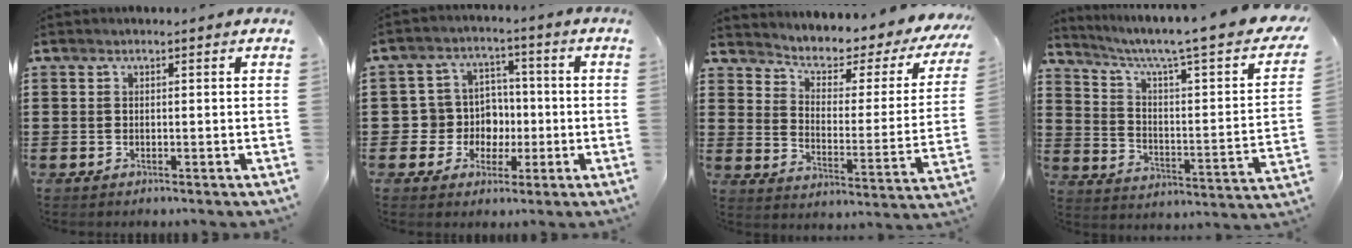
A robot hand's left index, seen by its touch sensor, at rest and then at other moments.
{"total": 6.6, "force": [-0.3, 6.4, 1.5], "torque": [-0.055, 0.012, 0.000]}
{"total": 3.4, "force": [2.2, 1.6, 2.1], "torque": [-0.057, -0.020, 0.026]}
{"total": 5.7, "force": [3.8, 0.4, 4.2], "torque": [-0.098, -0.037, 0.055]}